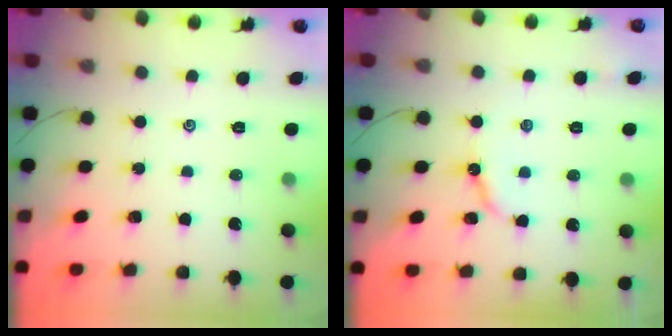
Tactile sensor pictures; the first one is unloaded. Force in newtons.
{"total": 5.6, "press": 5.6, "slide": 0.4}